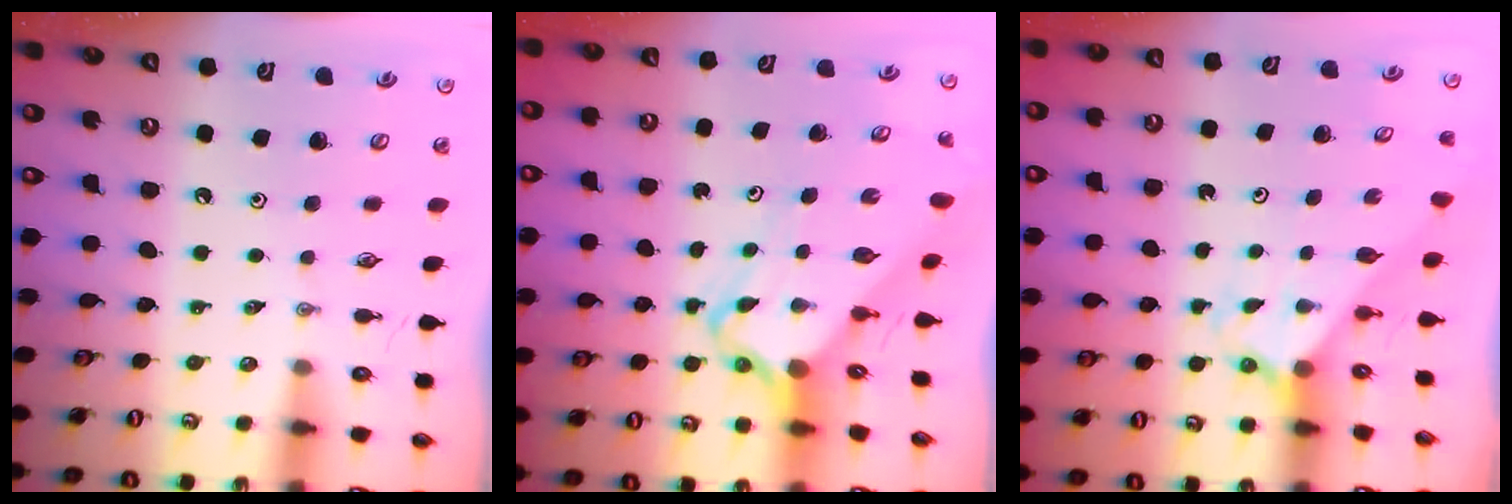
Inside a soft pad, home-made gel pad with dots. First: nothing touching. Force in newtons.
{"total": 6.1, "press": 6.0, "slide": 0.5}
{"total": 2.1, "press": 2.1, "slide": 0.1}